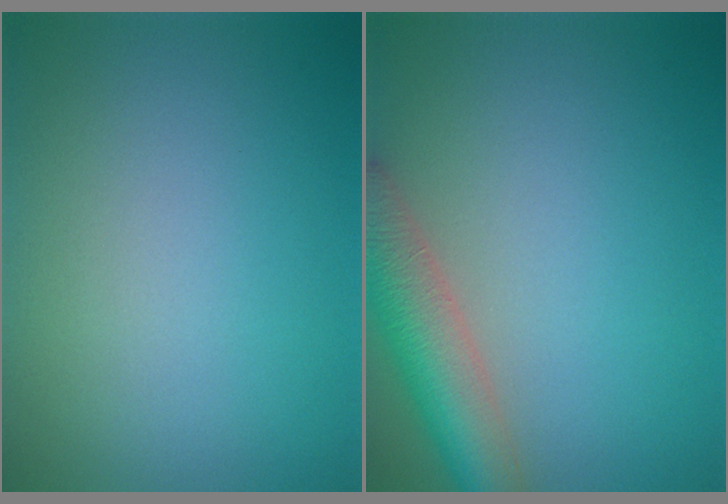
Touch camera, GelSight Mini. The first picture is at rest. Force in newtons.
{"total": 5.8, "press": 5.8, "slide": 0.5}